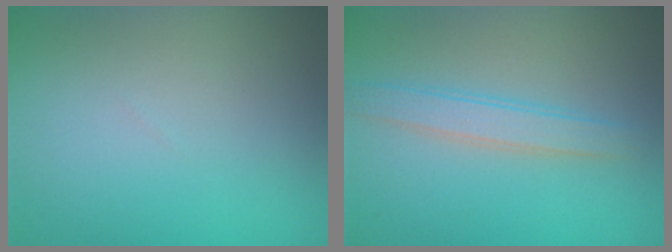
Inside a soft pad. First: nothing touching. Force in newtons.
{"total": 2.6, "press": 2.6, "slide": 0.0}